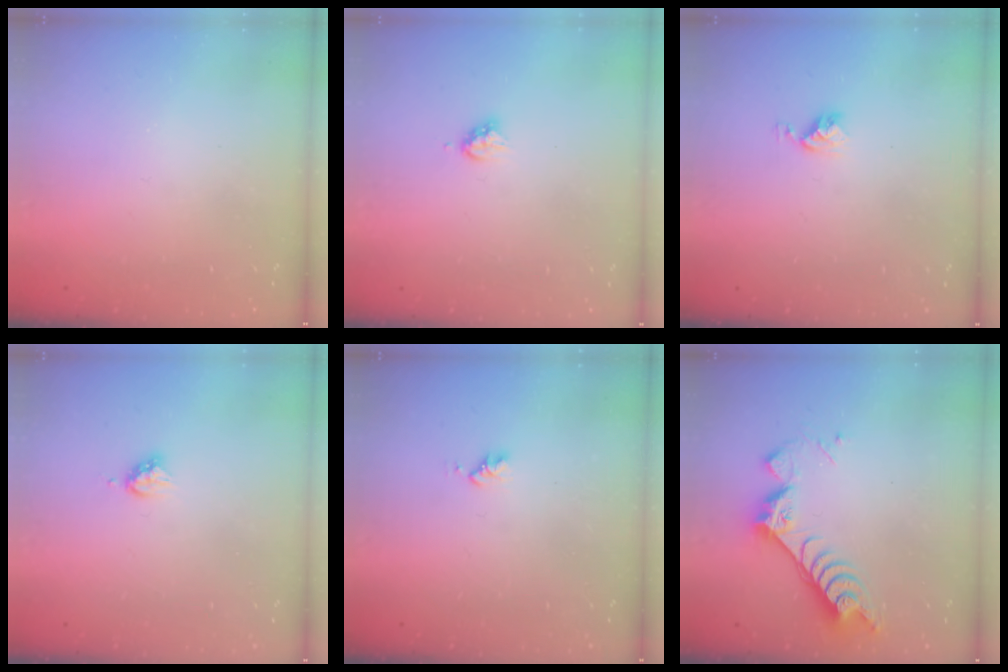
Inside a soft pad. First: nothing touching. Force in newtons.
{"total": 4.2, "press": 4.1, "slide": 0.5}
{"total": 5.2, "press": 5.2, "slide": 0.6}
{"total": 4.6, "press": 4.6, "slide": 0.4}
{"total": 2.6, "press": 2.6, "slide": 0.4}
{"total": 10.1, "press": 10.0, "slide": 1.0}